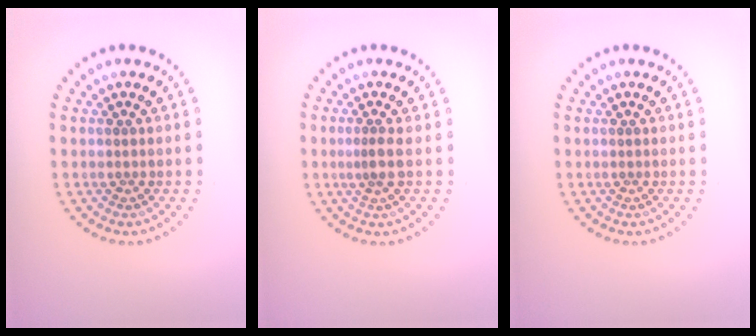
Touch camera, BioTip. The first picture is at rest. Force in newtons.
{"total": 1.3, "press": 0.8, "slide": 1.1}
{"total": 0.0}